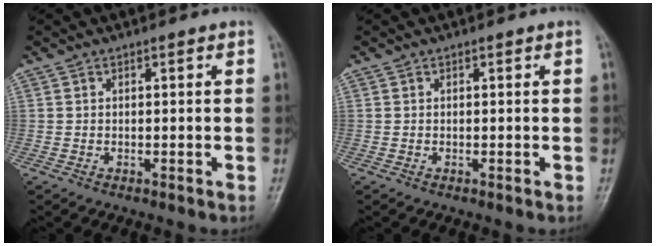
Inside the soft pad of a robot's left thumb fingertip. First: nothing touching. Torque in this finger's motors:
{"motor_torque": [0.02, 0.02, -0.01, -0.02, 0.00]}